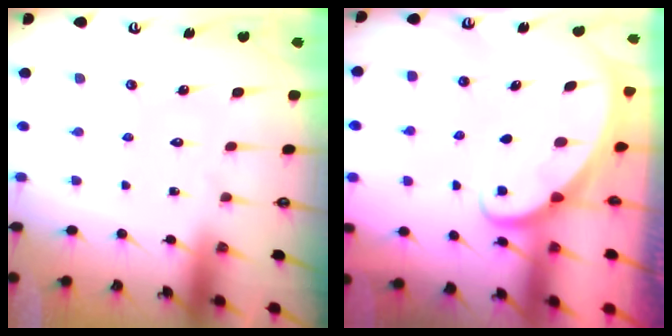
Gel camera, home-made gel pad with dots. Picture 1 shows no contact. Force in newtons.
{"total": 1.8, "press": 1.7, "slide": 0.0}